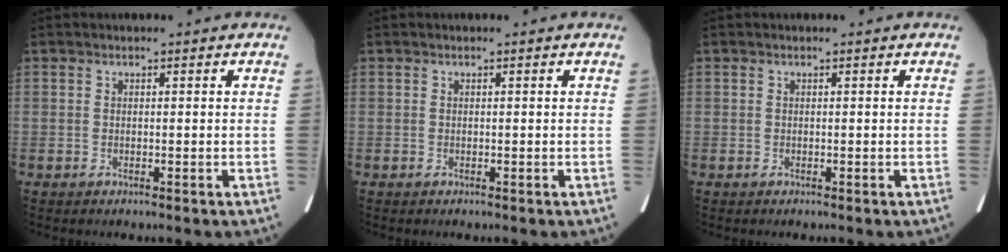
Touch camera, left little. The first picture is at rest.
{"total": 0.0}
{"total": 0.0}